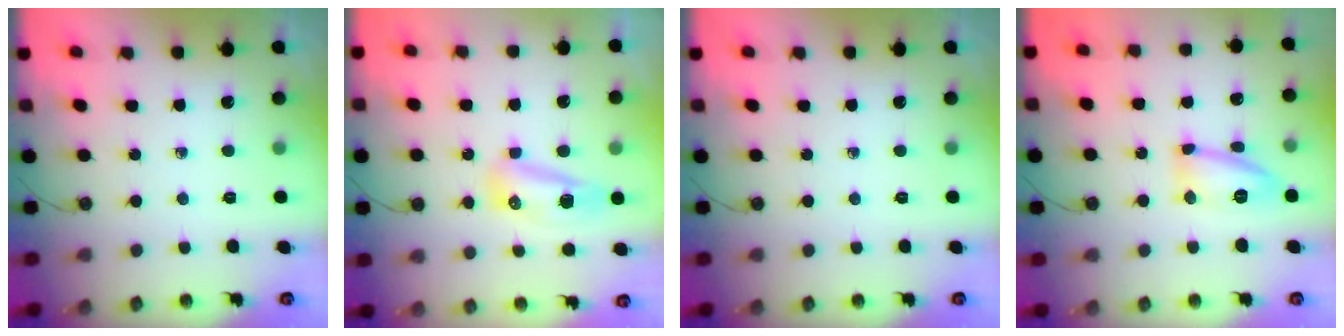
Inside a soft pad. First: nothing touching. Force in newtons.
{"total": 8.4, "press": 8.2, "slide": 2.0}
{"total": 0.0}
{"total": 12.4, "press": 12.4, "slide": 0.9}